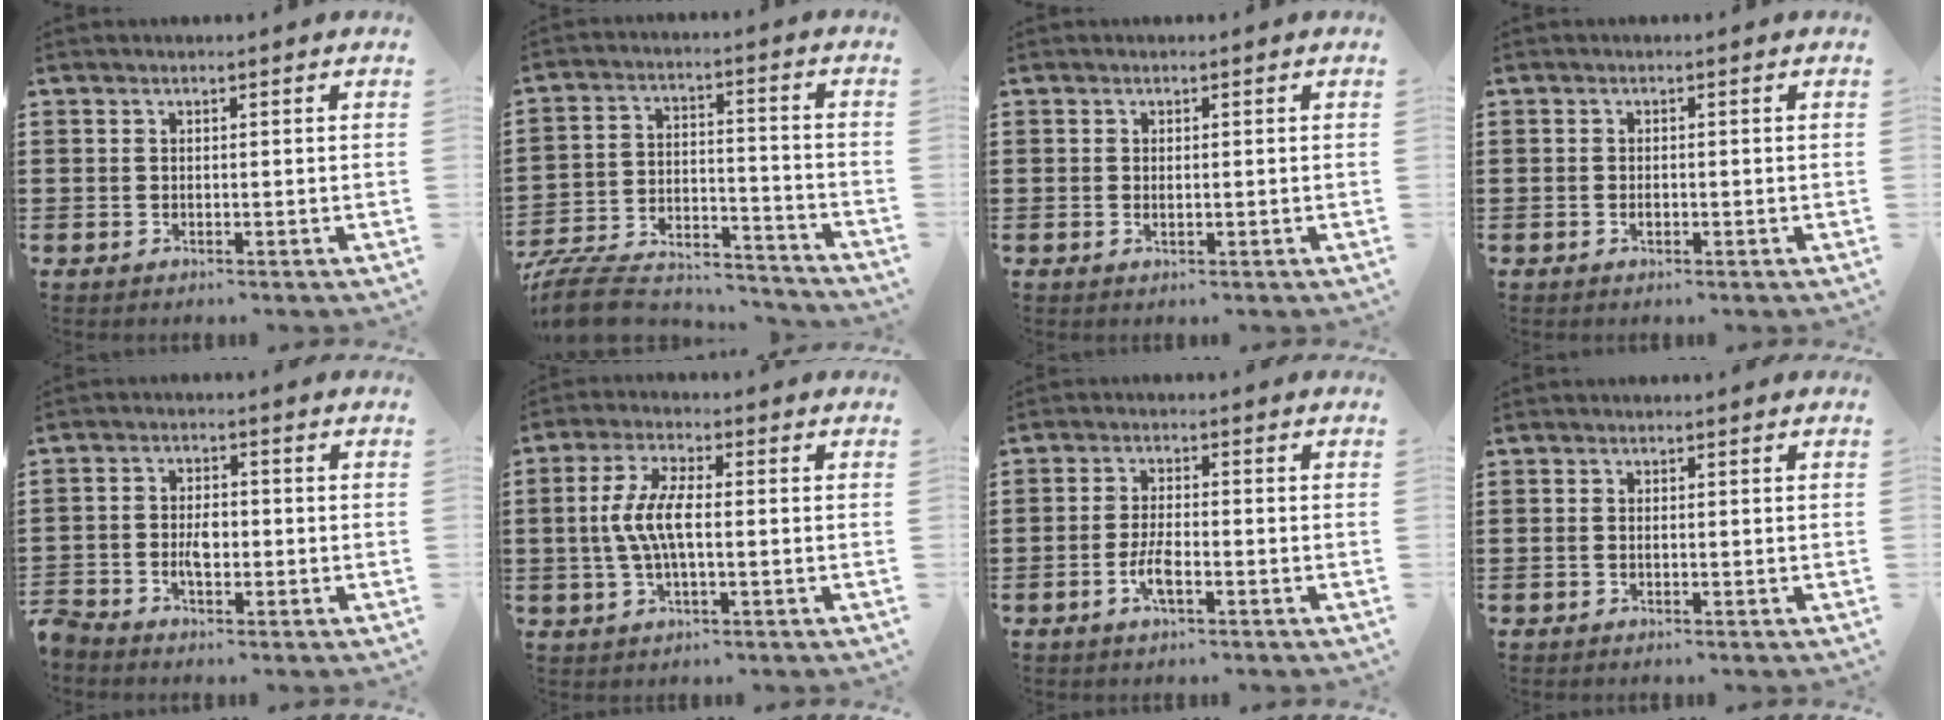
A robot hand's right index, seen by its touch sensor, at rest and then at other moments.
{"total": 8.8, "force": [-8.1, 1.9, 2.7], "torque": [-0.063, 0.009, -0.163]}
{"total": 0.5, "force": [0.1, 0.3, 0.4], "torque": [-0.010, 0.001, 0.002]}
{"total": 1.0, "force": [-0.3, 0.5, 0.8], "torque": [-0.017, -0.002, -0.005]}
{"total": 3.6, "force": [-1.4, 2.1, 2.5], "torque": [-0.062, 0.001, -0.032]}
{"total": 6.9, "force": [-0.4, 2.4, 6.4], "torque": [-0.143, -0.004, -0.015]}
{"total": 4.0, "force": [-1.6, 1.2, 3.4], "torque": [-0.080, -0.003, -0.035]}
{"total": 0.6, "force": [-0.1, 0.3, 0.5], "torque": [-0.013, -0.001, -0.002]}